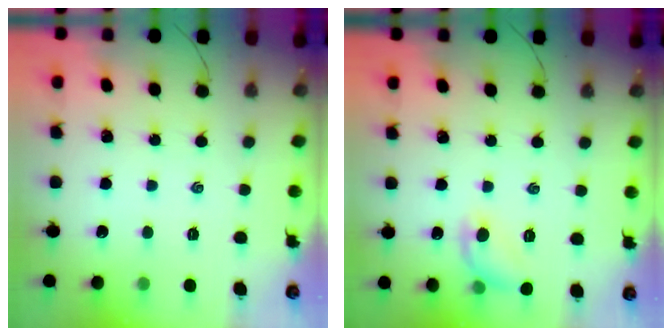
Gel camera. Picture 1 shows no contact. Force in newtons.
{"total": 7.7, "press": 7.6, "slide": 0.4}